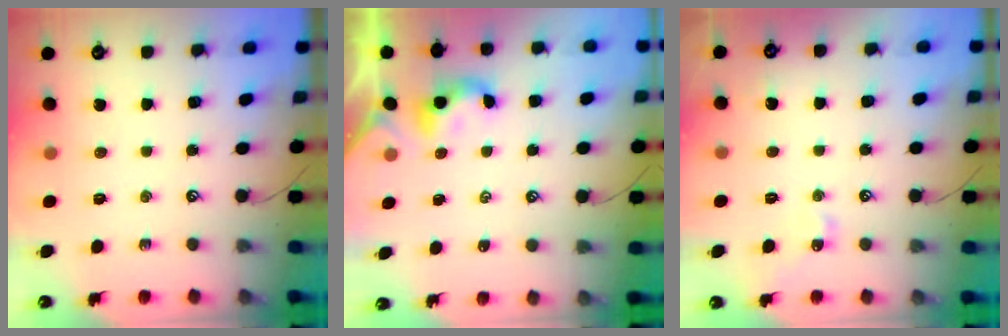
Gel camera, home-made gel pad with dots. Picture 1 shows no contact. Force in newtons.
{"total": 2.0, "press": 2.0, "slide": 0.2}
{"total": 3.6, "press": 3.6, "slide": 0.2}